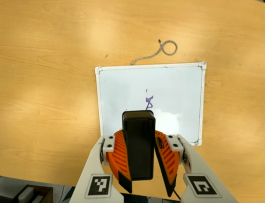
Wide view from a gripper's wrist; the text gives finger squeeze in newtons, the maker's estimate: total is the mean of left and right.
{"total": 11.0, "left": 10.8, "right": 11.2}